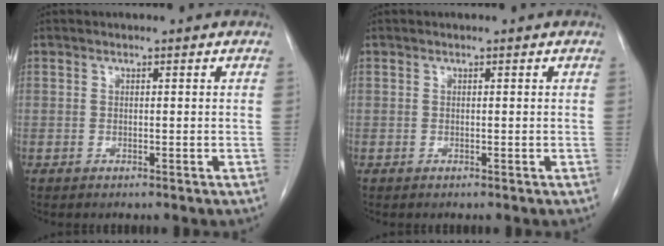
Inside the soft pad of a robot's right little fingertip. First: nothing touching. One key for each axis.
{"total": 0.0}